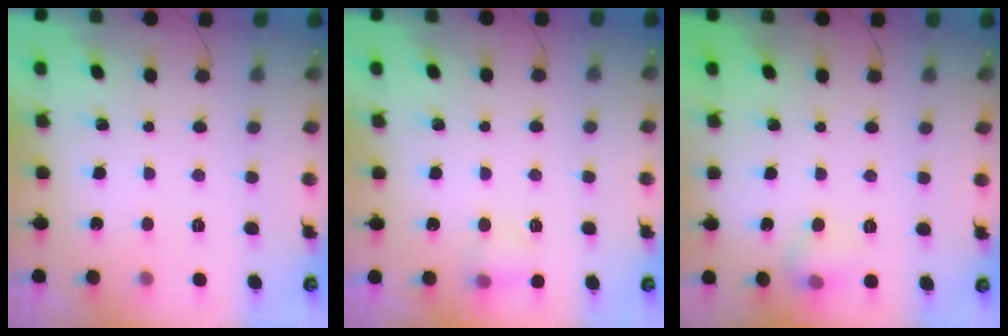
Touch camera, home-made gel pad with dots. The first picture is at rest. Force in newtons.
{"total": 5.3, "press": 5.1, "slide": 1.6}
{"total": 5.8, "press": 5.5, "slide": 1.7}